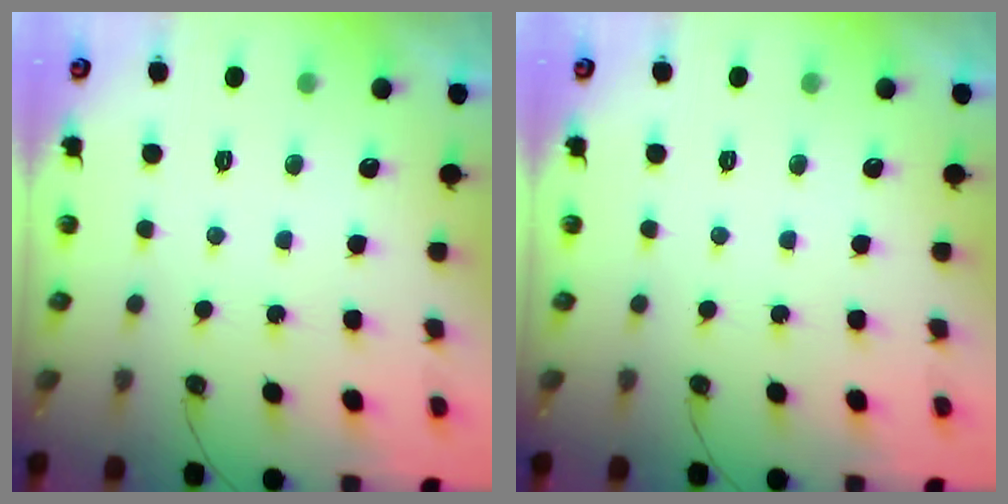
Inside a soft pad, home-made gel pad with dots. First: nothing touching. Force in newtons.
{"total": 0.0}